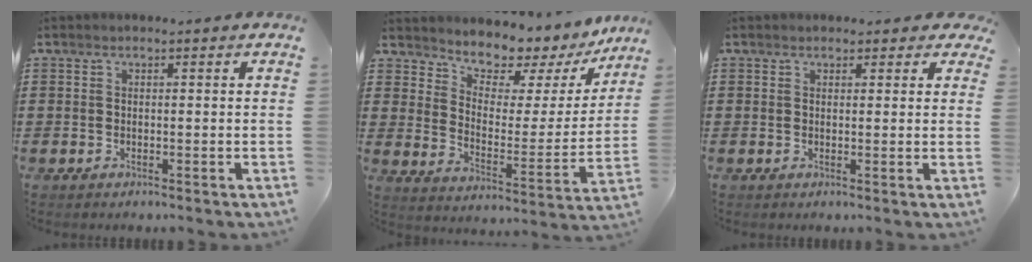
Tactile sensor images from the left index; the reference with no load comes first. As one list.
[{"total": 6.2, "force": [5.7, 2.4, 0.5], "torque": [-0.035, -0.052, 0.094]}, {"total": 1.6, "force": [1.2, 1.0, 0.4], "torque": [-0.006, 0.006, 0.020]}]